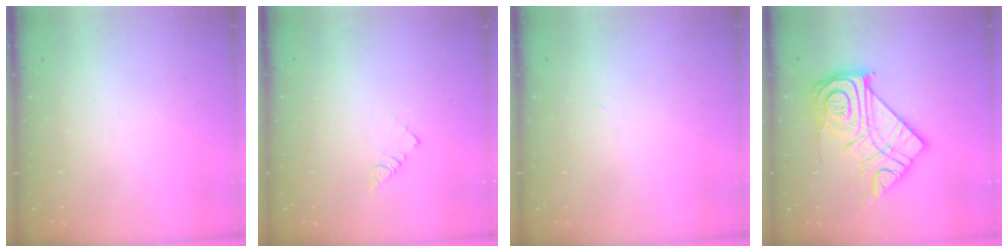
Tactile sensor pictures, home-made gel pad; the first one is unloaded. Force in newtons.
{"total": 3.4, "press": 3.4, "slide": 0.5}
{"total": 2.2, "press": 2.2, "slide": 0.3}
{"total": 20.7, "press": 20.6, "slide": 1.9}